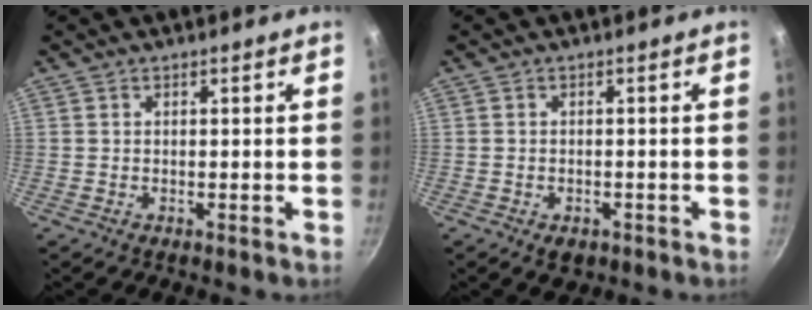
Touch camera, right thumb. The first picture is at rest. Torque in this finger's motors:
{"motor_torque": [-0.07, 0.20, 0.01, 0.32, -0.05]}